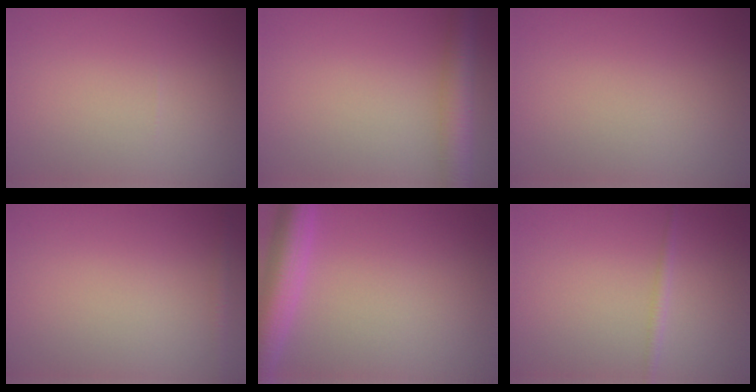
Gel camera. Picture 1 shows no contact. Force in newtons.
{"total": 4.2, "press": 4.2, "slide": 0.1}
{"total": 0.0}
{"total": 1.0, "press": 1.0, "slide": 0.1}
{"total": 5.4, "press": 5.4, "slide": 0.3}
{"total": 1.0, "press": 1.0, "slide": 0.1}